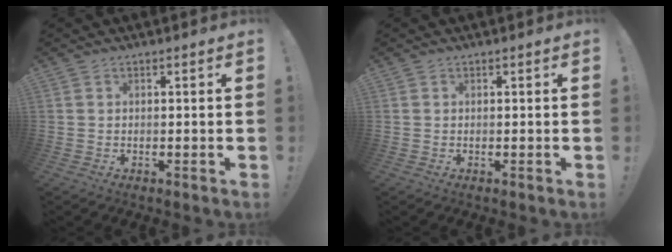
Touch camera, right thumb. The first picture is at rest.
{"total": 0.0}